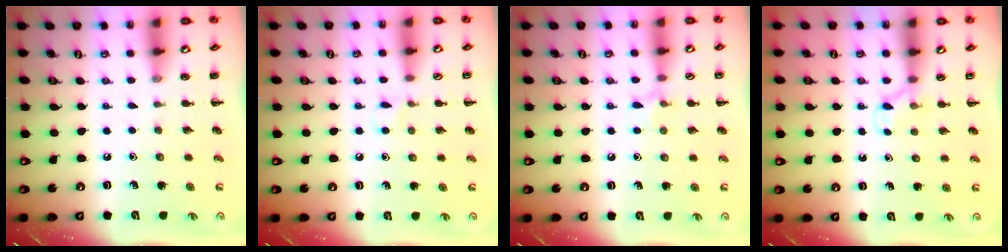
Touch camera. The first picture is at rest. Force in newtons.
{"total": 3.9, "press": 3.6, "slide": 1.5}
{"total": 6.0, "press": 5.7, "slide": 2.0}
{"total": 4.8, "press": 4.6, "slide": 1.4}